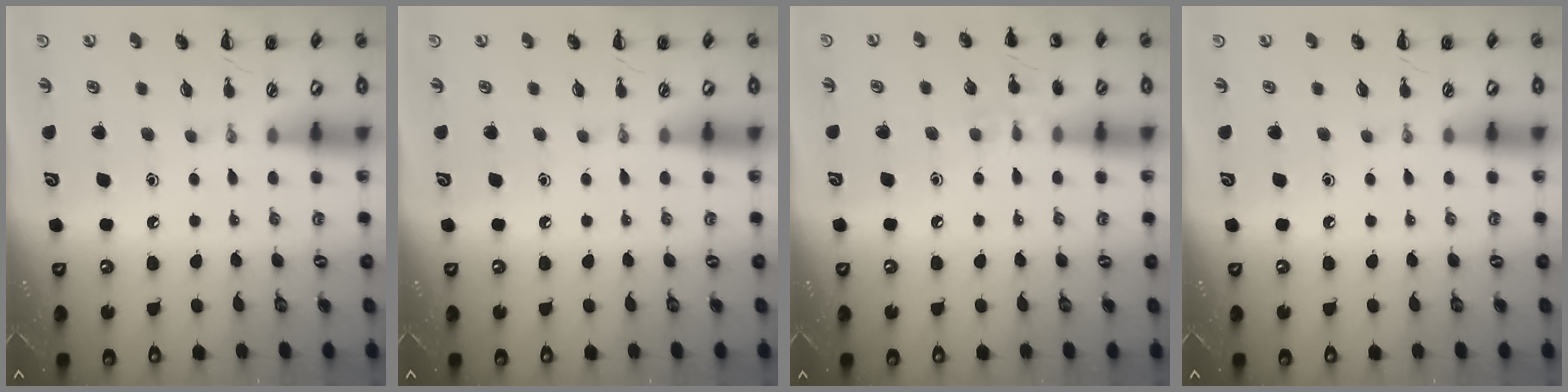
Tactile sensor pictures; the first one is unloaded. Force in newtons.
{"total": 0.0}
{"total": 7.0, "press": 6.7, "slide": 2.0}
{"total": 0.0}